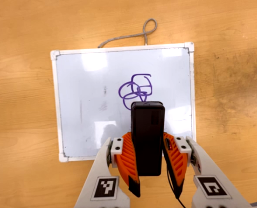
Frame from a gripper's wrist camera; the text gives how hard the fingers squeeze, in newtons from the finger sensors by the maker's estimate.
{"total": 8.9, "left": 7.3, "right": 10.5}